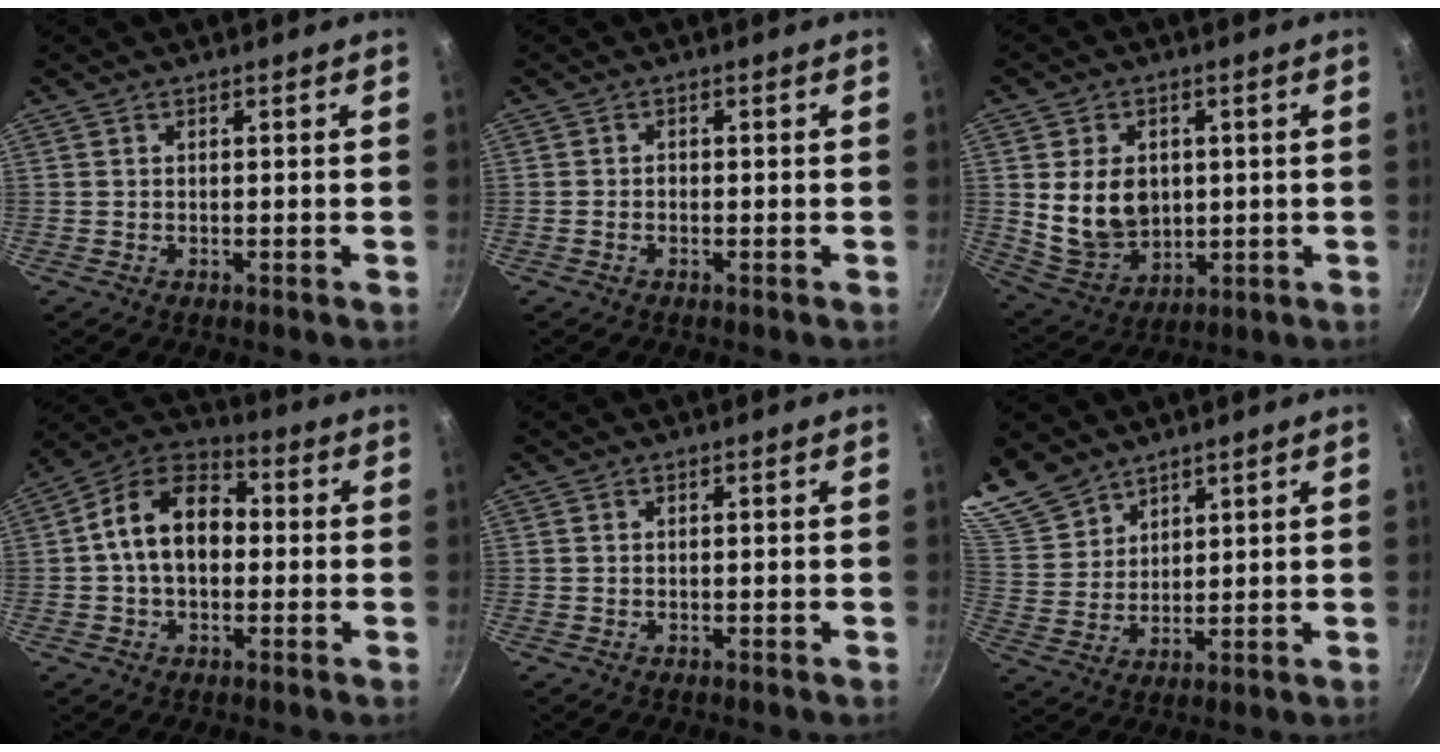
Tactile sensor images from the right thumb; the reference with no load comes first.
{"total": 0.7, "force": [-0.4, 0.5, 0.3], "torque": [-0.007, 0.004, -0.012]}
{"total": 11.8, "force": [1.0, 9.0, 7.6], "torque": [-0.117, -0.015, 0.039]}
{"total": 13.4, "force": [0.3, 9.1, 9.8], "torque": [-0.129, 0.037, -0.016]}
{"total": 0.0}
{"total": 12.1, "force": [9.7, 6.5, 3.2], "torque": [-0.052, -0.026, 0.210]}